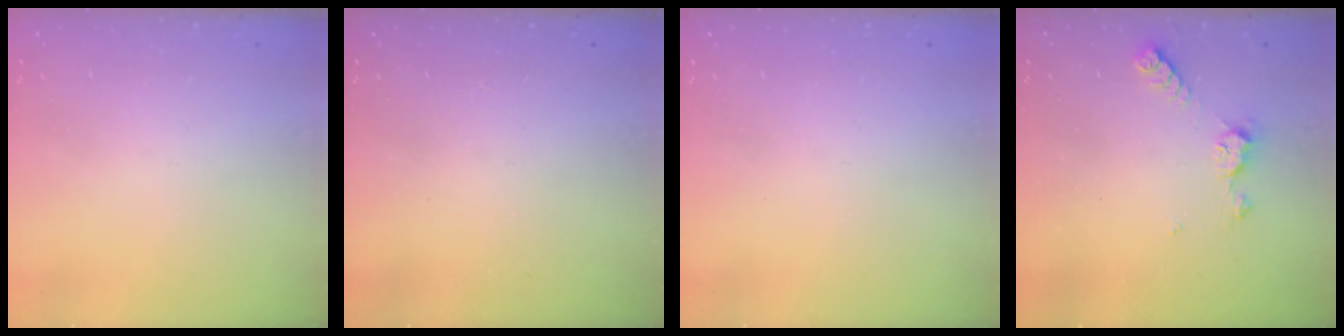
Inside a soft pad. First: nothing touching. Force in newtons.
{"total": 1.7, "press": 1.7, "slide": 0.2}
{"total": 0.0}
{"total": 5.5, "press": 5.4, "slide": 0.6}